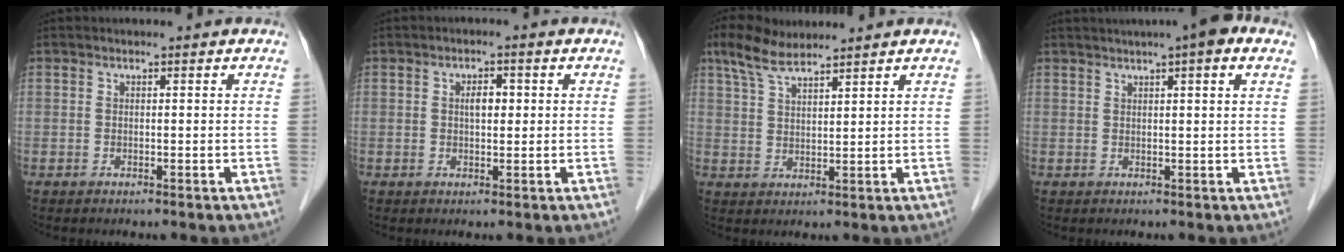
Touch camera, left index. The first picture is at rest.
{"total": 2.3, "force": [0.4, 1.0, 2.0], "torque": [-0.033, 0.004, 0.006]}
{"total": 6.1, "force": [4.9, 1.4, 3.3], "torque": [-0.078, 0.021, 0.099]}
{"total": 6.9, "force": [4.5, 0.6, 5.2], "torque": [-0.070, 0.029, 0.059]}